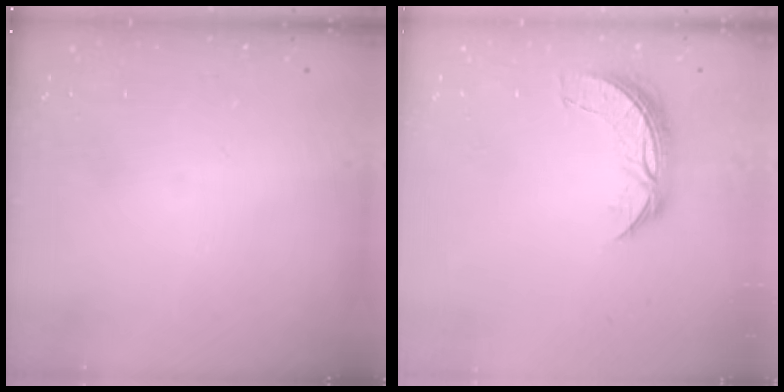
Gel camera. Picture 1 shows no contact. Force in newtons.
{"total": 7.3, "press": 7.3, "slide": 0.2}